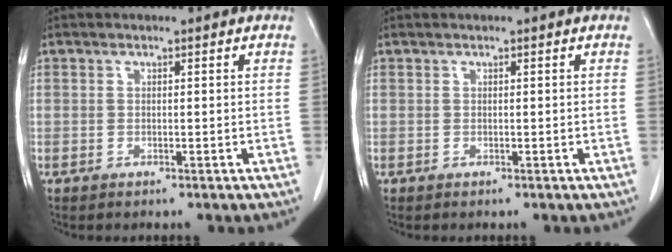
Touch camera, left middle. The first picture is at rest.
{"total": 0.0}